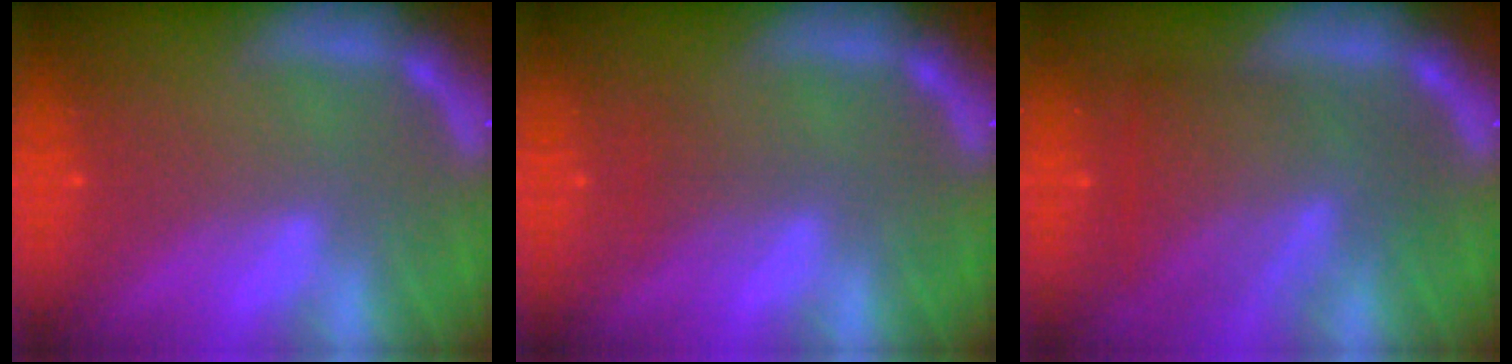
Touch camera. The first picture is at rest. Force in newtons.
{"total": 1.5}
{"total": 7.6}